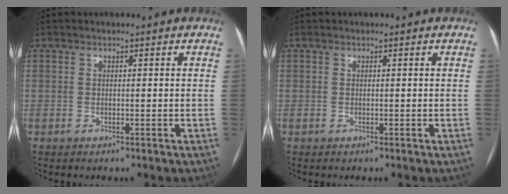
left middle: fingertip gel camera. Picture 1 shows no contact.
{"total": 0.0}